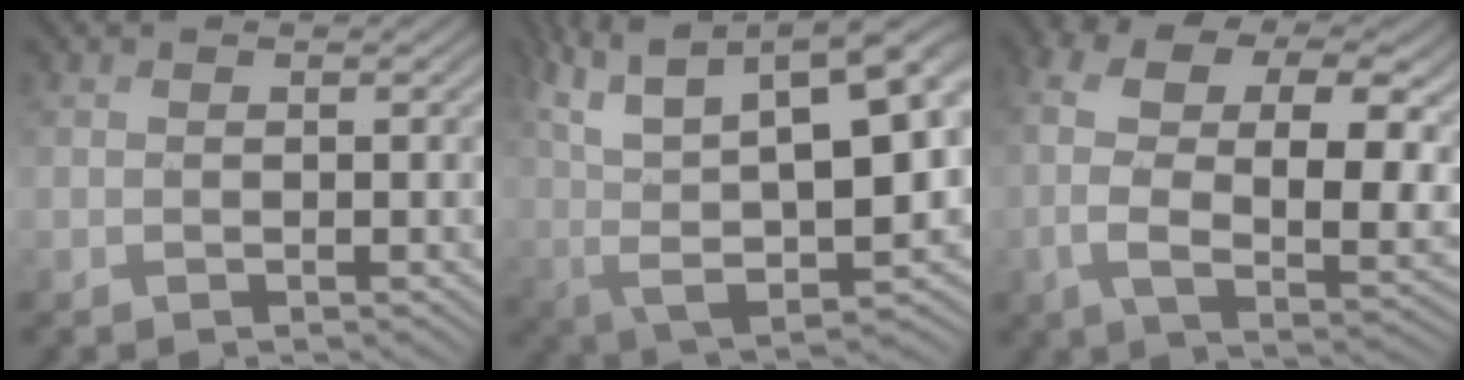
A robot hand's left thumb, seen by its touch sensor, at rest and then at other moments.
{"total": 18.2, "force": [3.7, 8.8, 15.4], "torque": [-0.277, 0.009, 0.082]}
{"total": 15.0, "force": [1.4, 8.9, 12.0], "torque": [-0.206, -0.017, 0.019]}